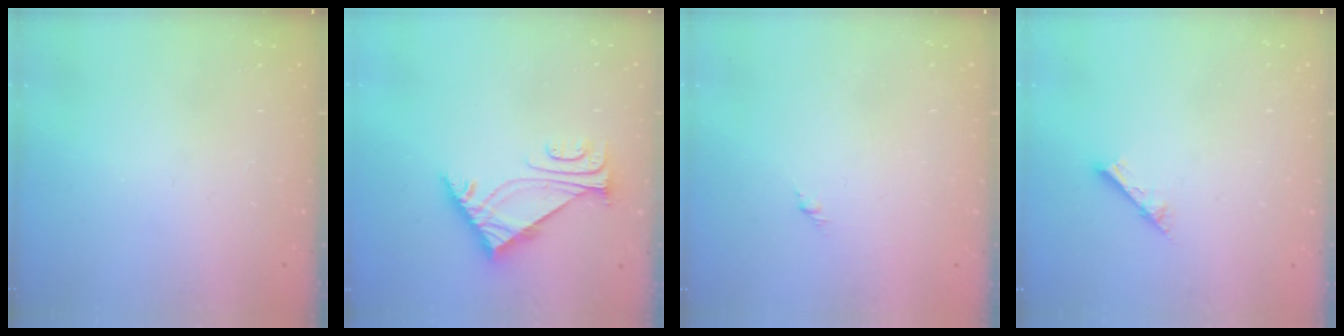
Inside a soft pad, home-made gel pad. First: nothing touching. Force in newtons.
{"total": 6.3, "press": 6.3, "slide": 0.9}
{"total": 1.3, "press": 1.2, "slide": 0.5}
{"total": 2.6, "press": 2.6, "slide": 0.2}